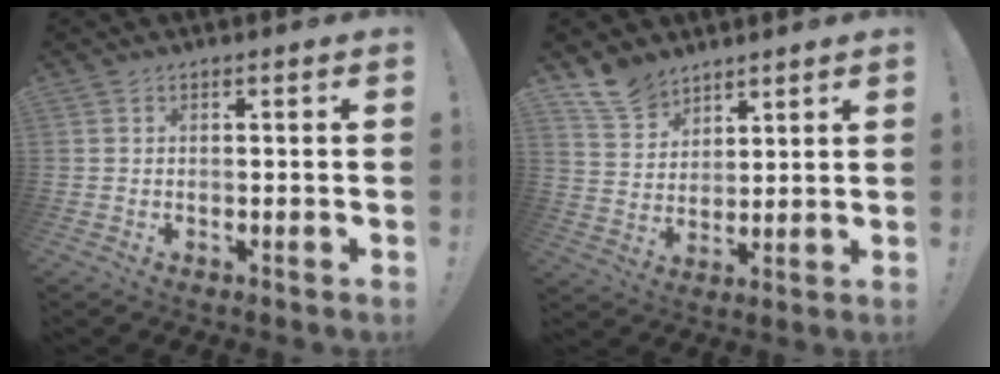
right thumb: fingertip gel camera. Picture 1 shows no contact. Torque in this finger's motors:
{"motor_torque": [-0.10, 0.10, 0.00, 0.01, 0.00]}